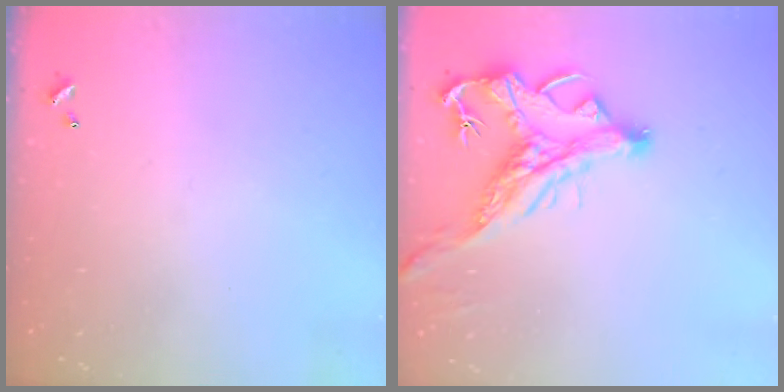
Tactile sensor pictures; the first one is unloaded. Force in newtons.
{"total": 2.9, "press": 2.5, "slide": 1.4}